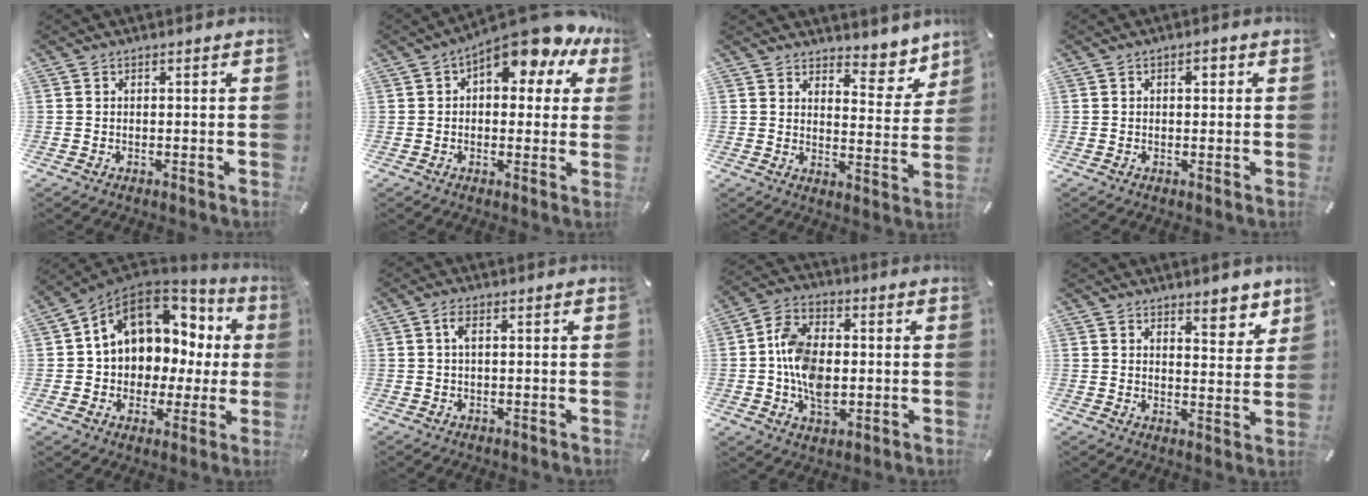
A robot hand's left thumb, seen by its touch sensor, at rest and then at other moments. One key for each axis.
{"total": 12.2, "fx": 7.4, "fy": 5.4, "fz": 8.0, "tx": -0.107, "ty": -0.049, "tz": 0.129}
{"total": 8.2, "fx": 6.6, "fy": 4.1, "fz": 2.5, "tx": -0.005, "ty": -0.066, "tz": 0.112}
{"total": 2.1, "fx": 0.5, "fy": 1.1, "fz": 1.7, "tx": -0.018, "ty": 0.001, "tz": 0.004}
{"total": 13.2, "fx": 5.4, "fy": 10.1, "fz": 6.5, "tx": -0.125, "ty": -0.028, "tz": 0.102}
{"total": 2.0, "fx": 0.4, "fy": 0.6, "fz": 1.9, "tx": -0.039, "ty": 0.003, "tz": 0.005}
{"total": 11.7, "fx": -1.3, "fy": 8.1, "fz": 8.5, "tx": -0.176, "ty": 0.012, "tz": -0.021}
{"total": 6.7, "fx": 5.5, "fy": 3.0, "fz": 2.4, "tx": -0.009, "ty": -0.046, "tz": 0.092}